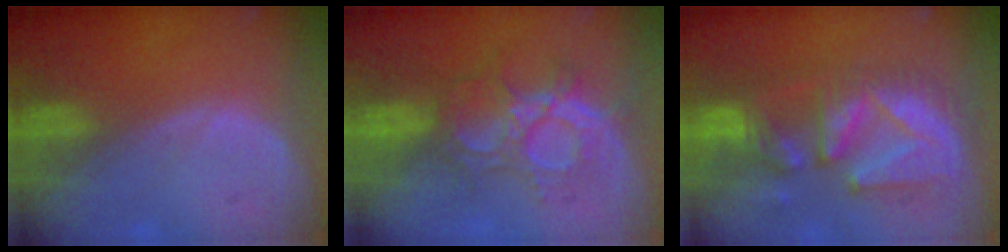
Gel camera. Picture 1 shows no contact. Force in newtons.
{"total": 8.8, "press": 8.5, "slide": 2.3}
{"total": 11.5, "press": 10.8, "slide": 4.1}